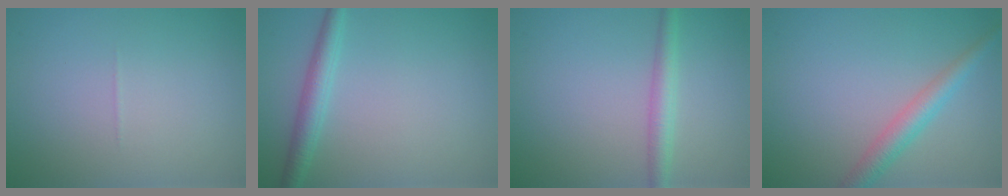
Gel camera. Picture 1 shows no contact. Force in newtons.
{"total": 2.3, "press": 2.3, "slide": 0.1}
{"total": 2.4, "press": 2.4, "slide": 0.0}
{"total": 2.9, "press": 2.9, "slide": 0.1}